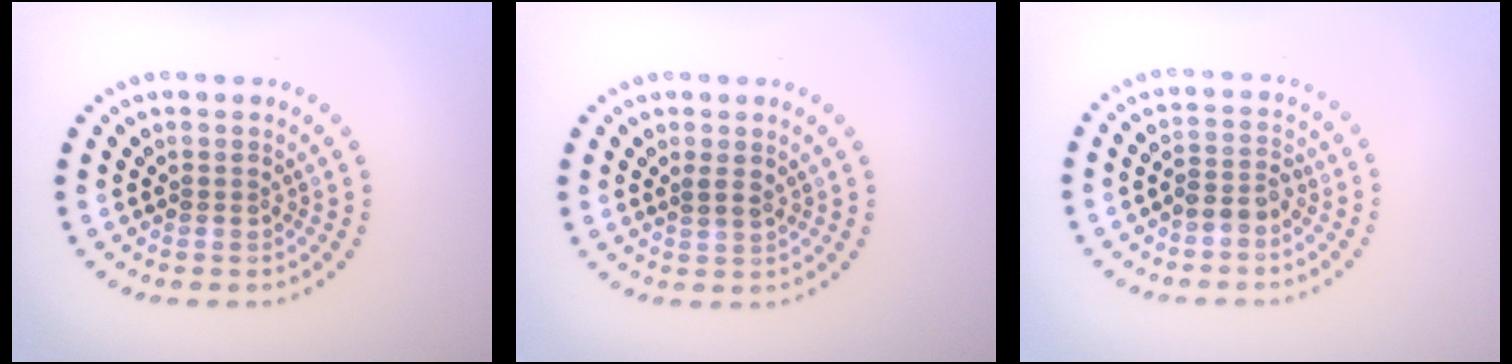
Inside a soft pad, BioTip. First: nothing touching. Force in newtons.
{"total": 0.9, "press": 0.7, "slide": 0.6}
{"total": 2.2, "press": 2.0, "slide": 0.9}